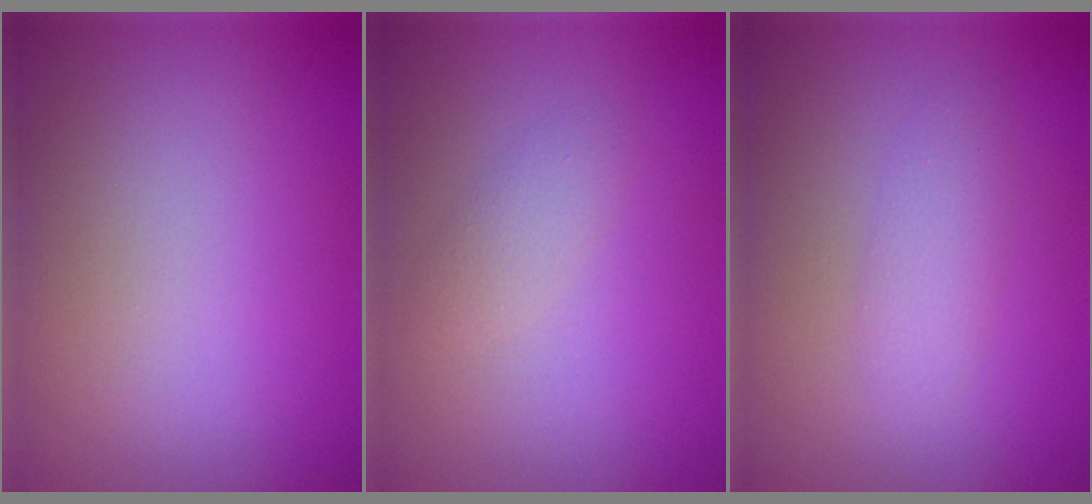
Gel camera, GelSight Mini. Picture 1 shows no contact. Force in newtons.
{"total": 1.4, "press": 1.4, "slide": 0.1}
{"total": 1.9, "press": 1.9, "slide": 0.0}